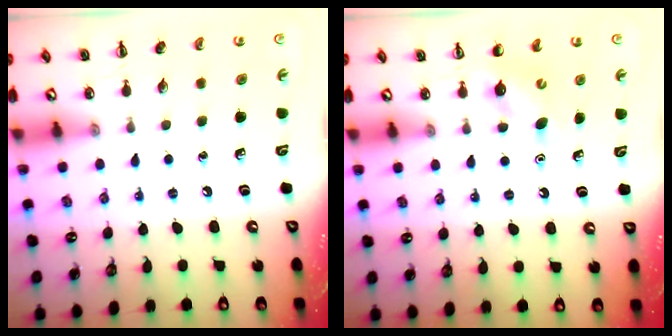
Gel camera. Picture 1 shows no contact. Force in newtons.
{"total": 5.1, "press": 5.0, "slide": 1.3}